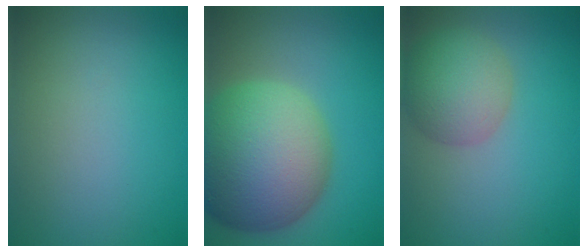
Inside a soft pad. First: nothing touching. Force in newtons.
{"total": 14.6, "press": 14.6, "slide": 1.3}
{"total": 5.6, "press": 5.6, "slide": 0.2}